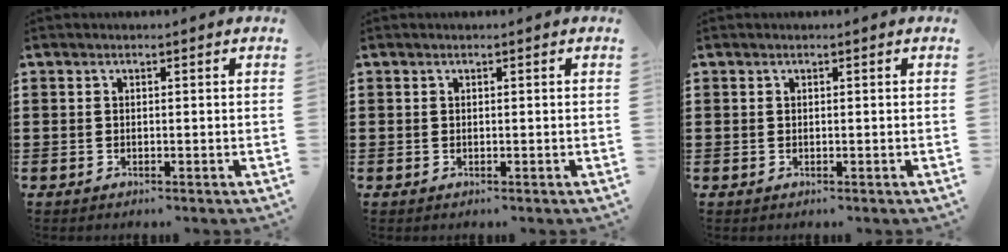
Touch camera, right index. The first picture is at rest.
{"total": 0.0}
{"total": 0.0}